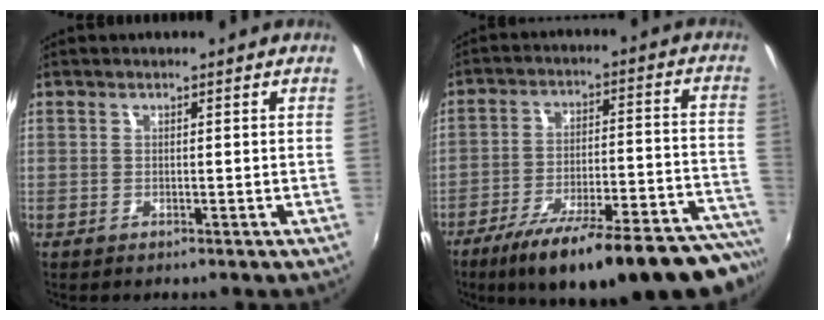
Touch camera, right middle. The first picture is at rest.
{"total": 28.4, "force": [-23.5, 4.9, 15.1], "torque": [-0.212, -0.040, -0.326]}